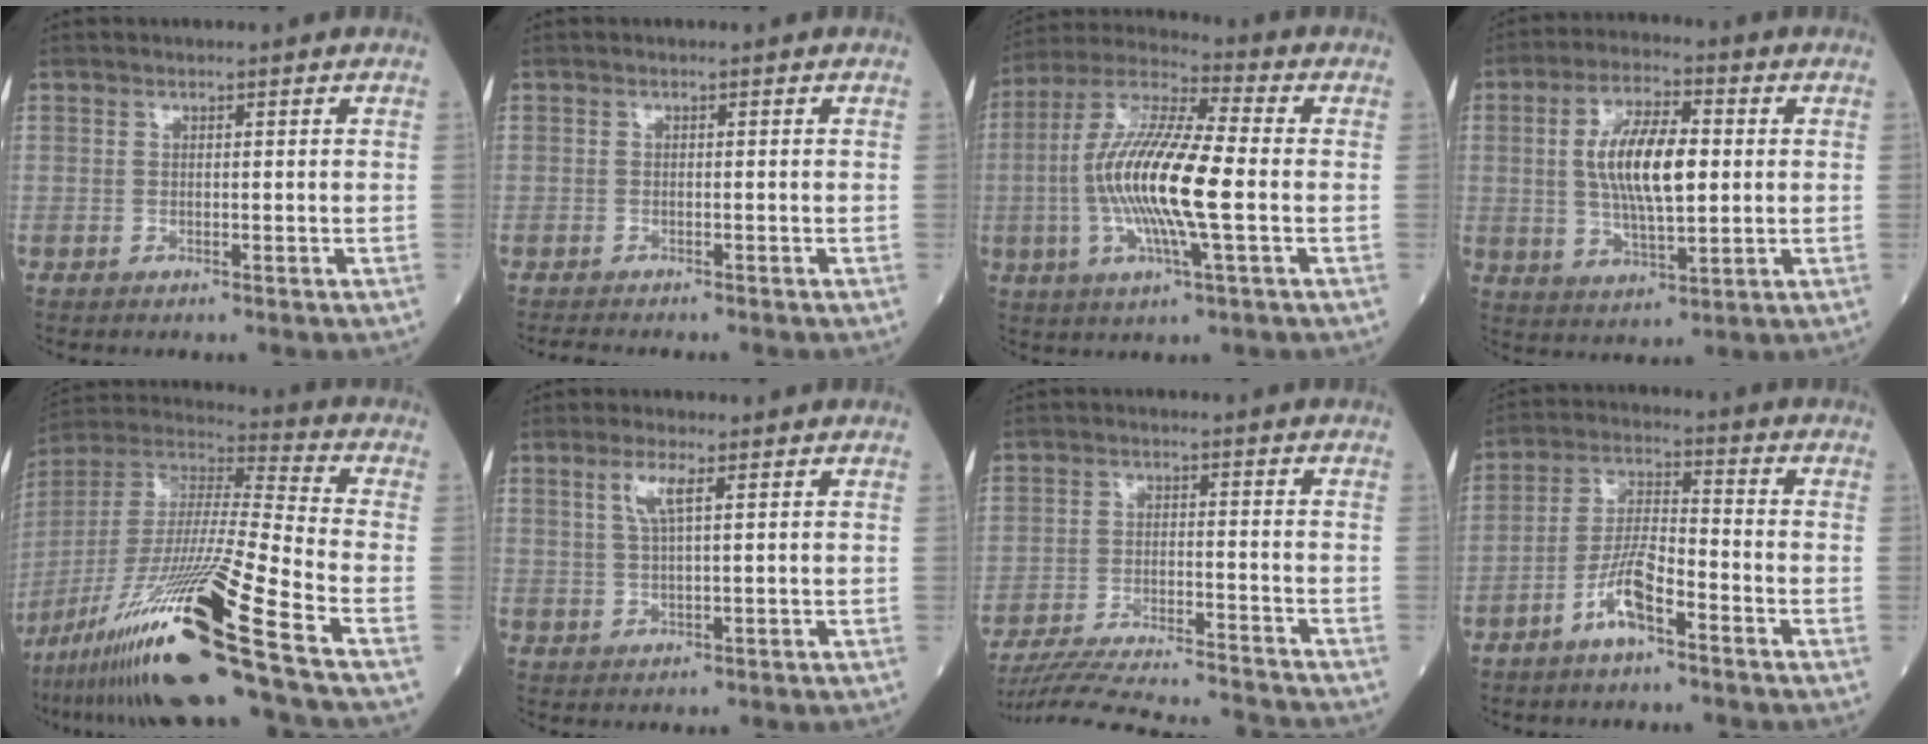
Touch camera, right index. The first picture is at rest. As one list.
[{"total": 1.8, "force": [-1.7, 0.4, 0.4], "torque": [-0.010, -0.006, -0.026]}, {"total": 15.8, "force": [-1.9, 1.9, 15.6], "torque": [-0.312, -0.001, -0.040]}, {"total": 11.5, "force": [1.1, 3.7, 10.9], "torque": [-0.209, 0.008, 0.020]}, {"total": 26.0, "force": [-15.5, -1.5, 20.8], "torque": [-0.403, -0.043, -0.292]}, {"total": 3.7, "force": [1.5, 0.4, 3.4], "torque": [-0.074, 0.005, 0.031]}, {"total": 17.9, "force": [-17.0, 0.3, 5.6], "torque": [-0.108, -0.024, -0.257]}, {"total": 7.2, "force": [-4.2, 1.5, 5.7], "torque": [-0.115, 0.007, -0.082]}]